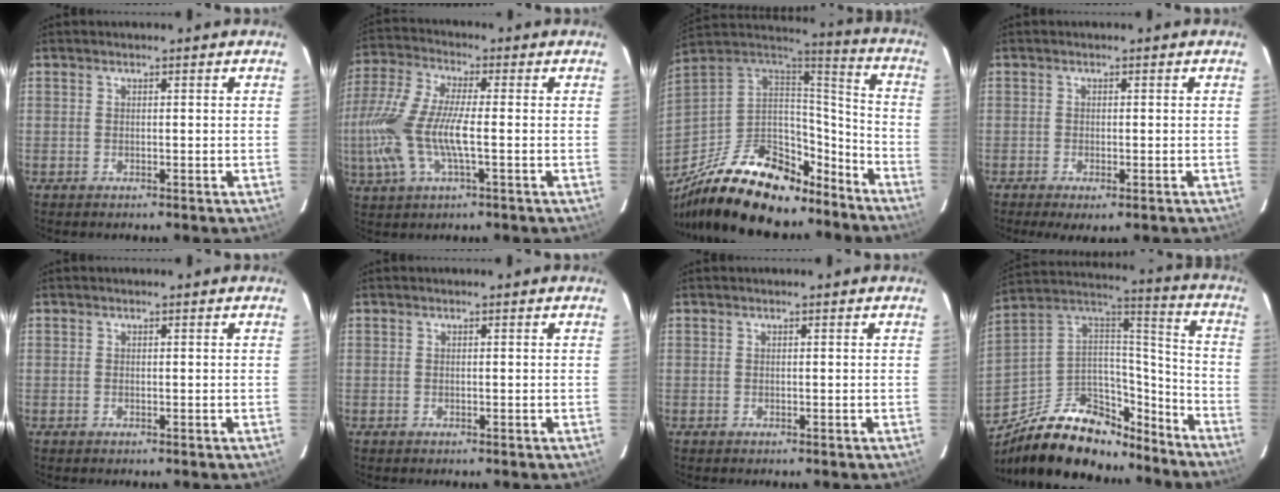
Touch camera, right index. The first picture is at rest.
{"total": 16.3, "force": [-2.6, 4.8, 15.3], "torque": [-0.322, -0.005, -0.056]}
{"total": 29.8, "force": [-21.2, 13.0, 16.4], "torque": [-0.314, 0.000, -0.324]}
{"total": 3.6, "force": [-2.2, 1.1, 2.6], "torque": [-0.055, -0.015, -0.033]}
{"total": 0.0}
{"total": 0.0}
{"total": 0.0}
{"total": 24.8, "force": [-17.2, 12.7, 12.6], "torque": [-0.256, 0.043, -0.258]}